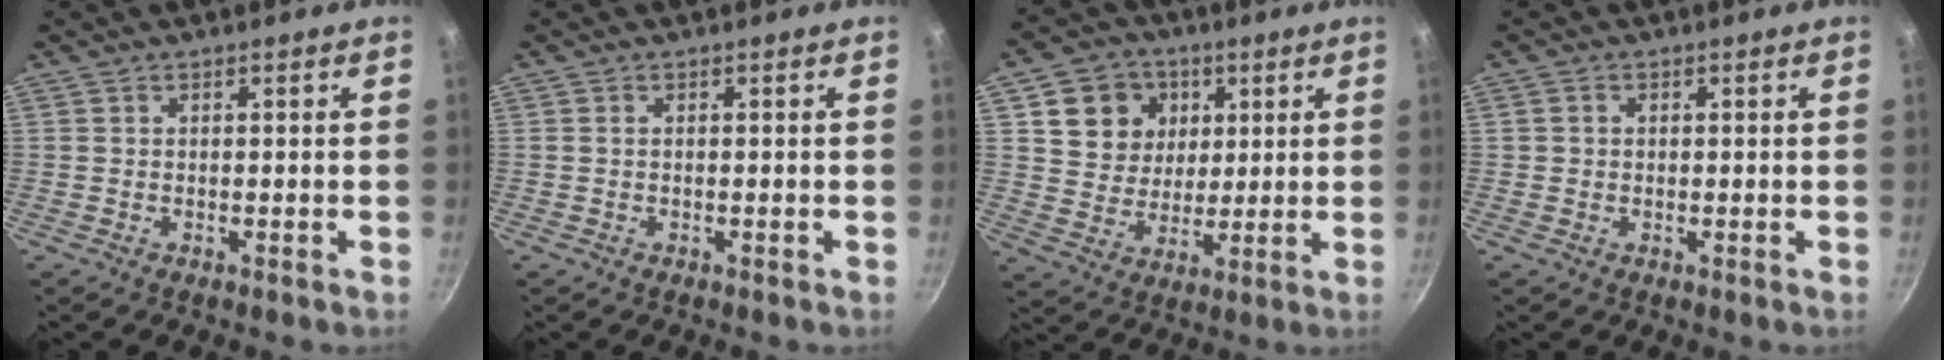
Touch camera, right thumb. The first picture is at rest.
{"total": 0.0}
{"total": 11.7, "force": [4.0, 10.1, 4.3], "torque": [-0.042, -0.009, 0.068]}
{"total": 0.9, "force": [0.1, 0.9, 0.3], "torque": [-0.004, 0.002, -0.001]}